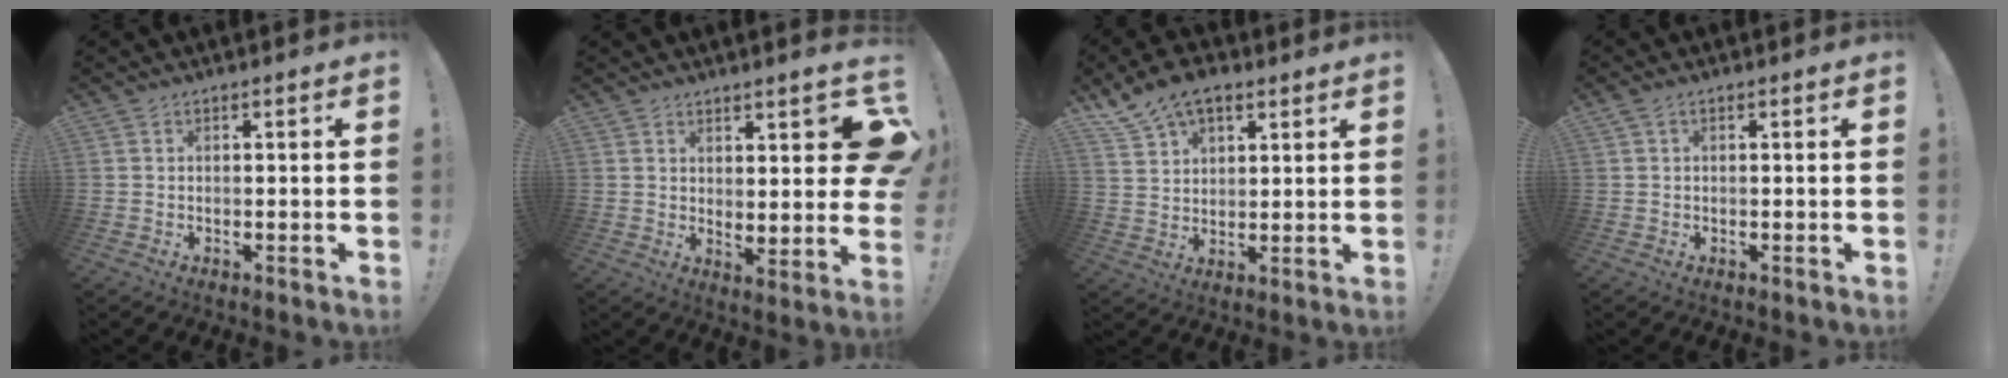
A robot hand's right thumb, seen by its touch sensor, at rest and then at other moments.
{"total": 8.6, "force": [5.5, 3.1, 5.9], "torque": [-0.065, -0.051, 0.102]}
{"total": 10.4, "force": [7.1, 5.9, 4.8], "torque": [-0.082, -0.033, 0.137]}
{"total": 1.3, "force": [0.4, 0.9, 0.9], "torque": [-0.023, 0.004, 0.009]}